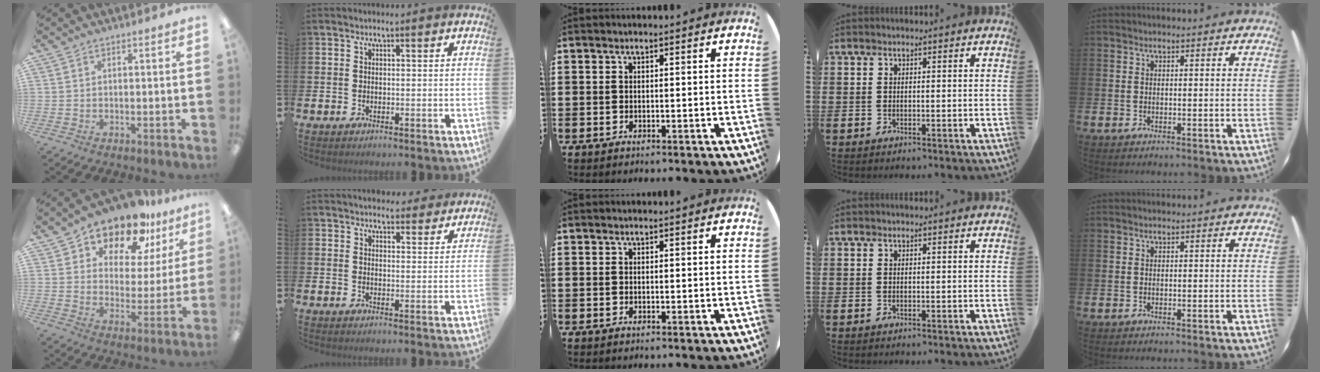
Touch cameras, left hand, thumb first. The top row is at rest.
{"thumb": {"total": 13.8, "force": [11.7, 5.7, 4.5], "torque": [-0.088, -0.083, 0.209]}, "index": {"total": 3.8, "force": [3.7, 0.9, 0.1], "torque": [-0.001, -0.019, 0.067]}}